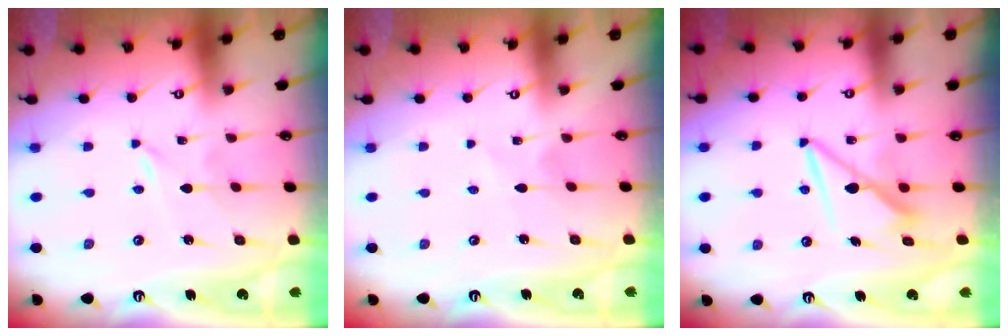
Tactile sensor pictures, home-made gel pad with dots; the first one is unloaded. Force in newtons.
{"total": 2.2, "press": 2.2, "slide": 0.3}
{"total": 7.9, "press": 7.9, "slide": 0.5}